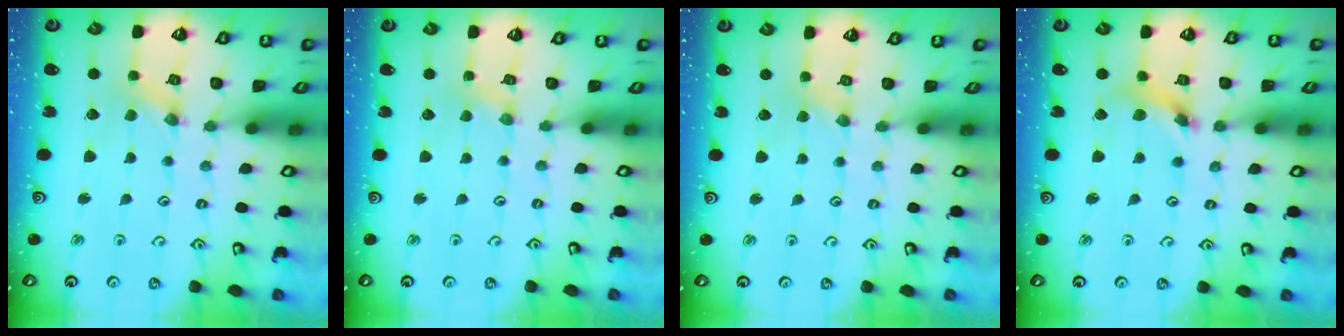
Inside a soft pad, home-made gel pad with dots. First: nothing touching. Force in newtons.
{"total": 1.5, "press": 1.5, "slide": 0.3}
{"total": 1.8, "press": 1.8, "slide": 0.4}
{"total": 7.1, "press": 7.0, "slide": 0.8}